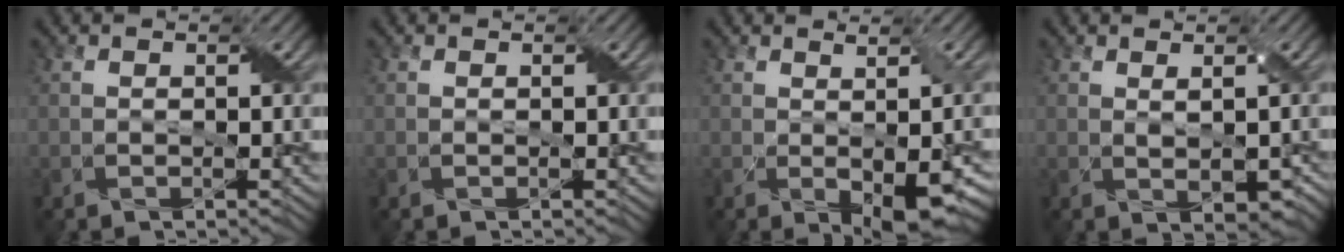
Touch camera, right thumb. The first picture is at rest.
{"total": 0.0}
{"total": 5.5, "force": [-0.7, 1.5, 5.3], "torque": [-0.079, -0.007, -0.001]}
{"total": 2.7, "force": [0.4, 1.4, 2.2], "torque": [-0.042, -0.007, 0.019]}